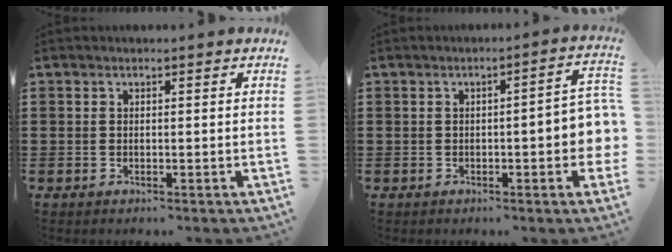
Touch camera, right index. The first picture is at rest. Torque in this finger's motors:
{"motor_torque": [1.13, -0.31, 0.47, 0.11]}